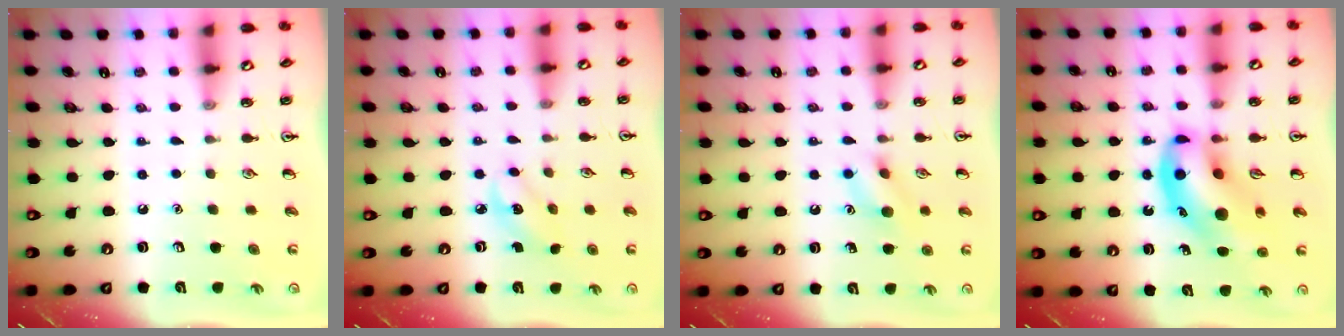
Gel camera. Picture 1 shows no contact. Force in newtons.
{"total": 2.8, "press": 2.7, "slide": 0.8}
{"total": 9.0, "press": 8.9, "slide": 0.6}
{"total": 15.1, "press": 14.4, "slide": 4.3}